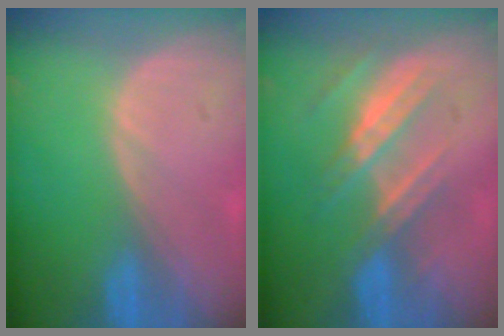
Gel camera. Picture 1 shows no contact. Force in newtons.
{"total": 7.4, "press": 6.9, "slide": 2.7}